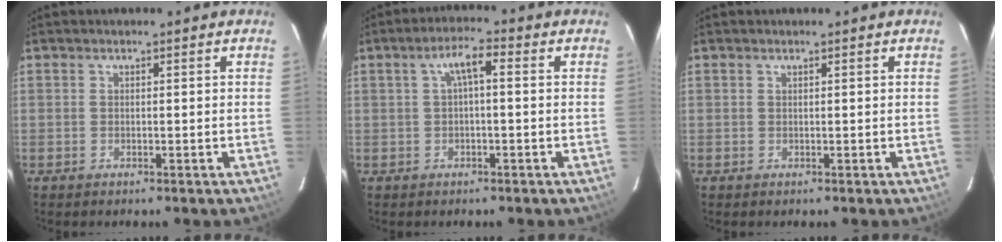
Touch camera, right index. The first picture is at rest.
{"total": 4.0, "force": [0.4, 1.1, 3.9], "torque": [-0.074, 0.015, 0.011]}
{"total": 0.0}